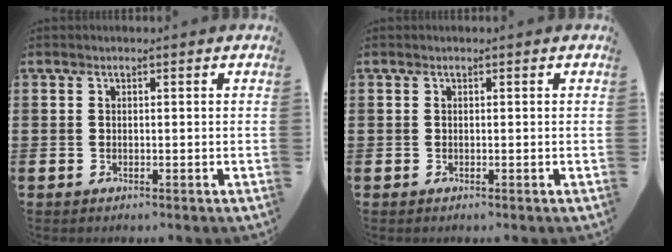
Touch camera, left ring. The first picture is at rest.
{"total": 0.0}